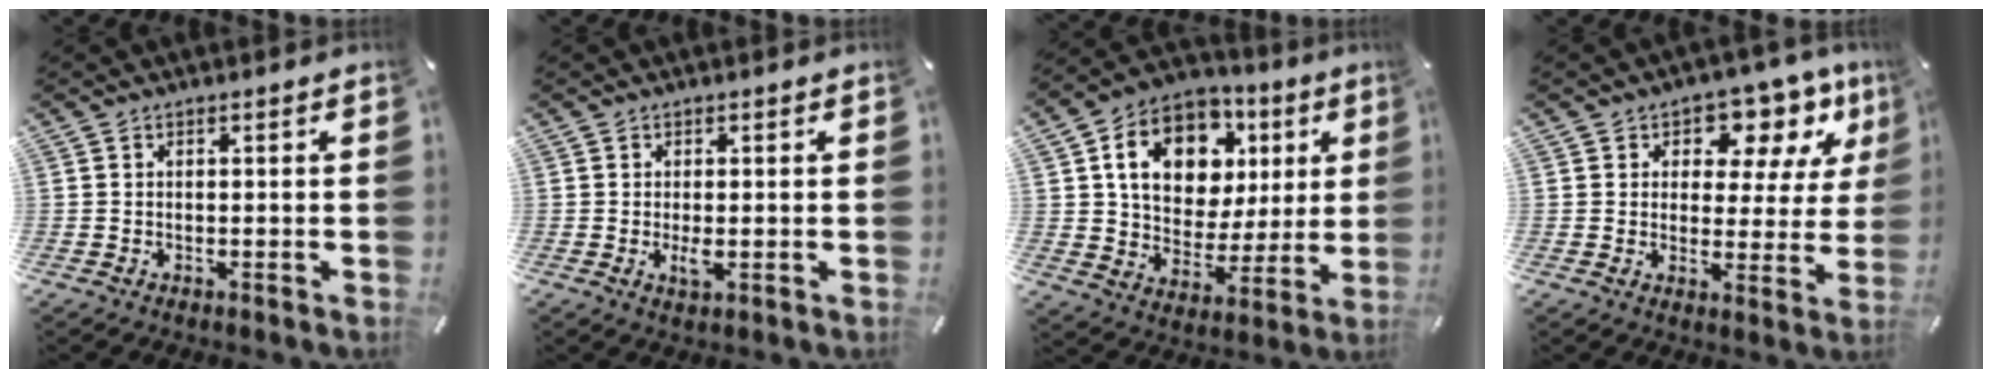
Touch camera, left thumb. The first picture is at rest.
{"total": 2.6, "force": [-0.2, 1.1, 2.3], "torque": [-0.048, -0.009, -0.009]}
{"total": 15.4, "force": [5.9, 12.0, 7.7], "torque": [-0.125, -0.020, 0.113]}
{"total": 10.5, "force": [6.0, 6.7, 5.4], "torque": [-0.071, -0.037, 0.103]}